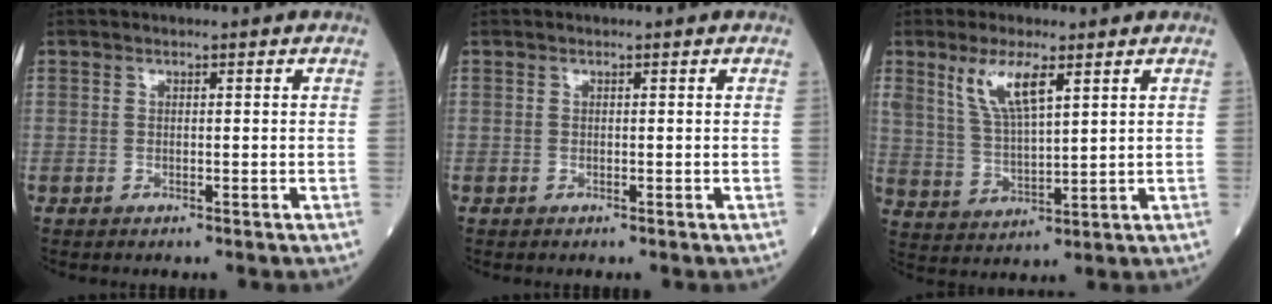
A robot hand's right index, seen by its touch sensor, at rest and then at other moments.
{"total": 0.0}
{"total": 7.9, "force": [4.2, 1.9, 6.3], "torque": [-0.134, 0.000, 0.090]}